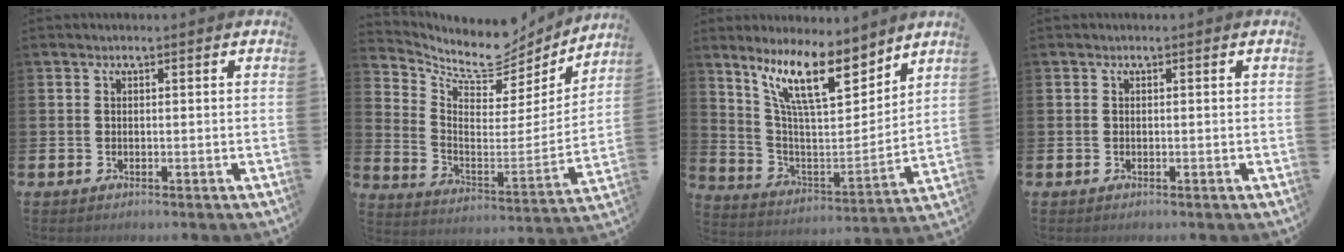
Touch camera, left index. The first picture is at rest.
{"total": 8.4, "force": [7.3, 3.3, 2.5], "torque": [-0.071, -0.065, 0.123]}
{"total": 12.6, "force": [9.2, 3.4, 7.9], "torque": [-0.173, -0.042, 0.161]}
{"total": 0.0}